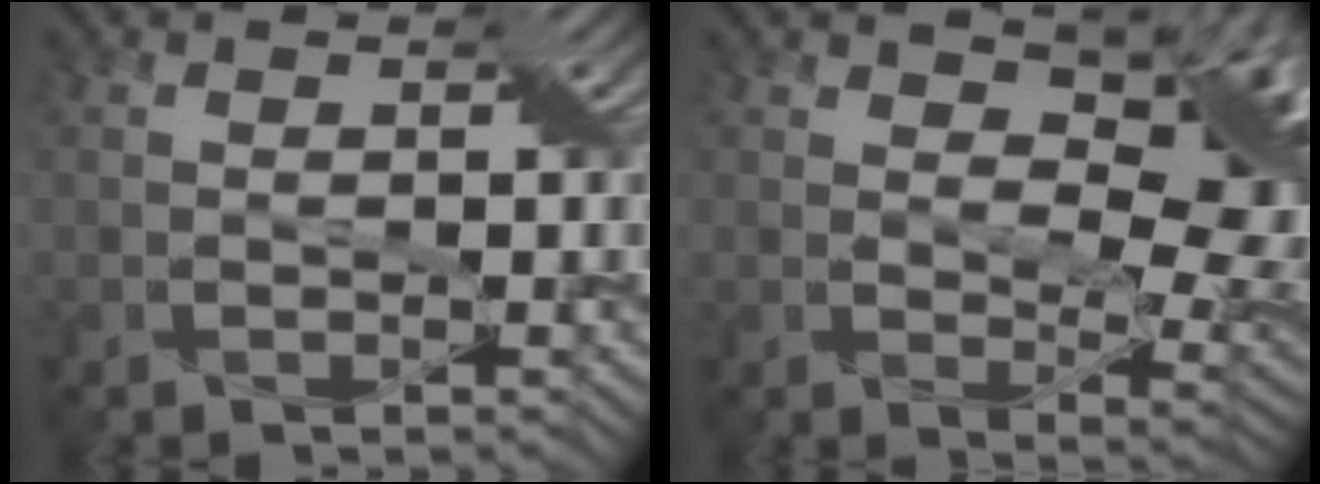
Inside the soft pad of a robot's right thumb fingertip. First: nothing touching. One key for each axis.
{"total": 12.5, "fx": 5.2, "fy": 6.3, "fz": 9.4, "tx": -0.132, "ty": 0.001, "tz": 0.077}